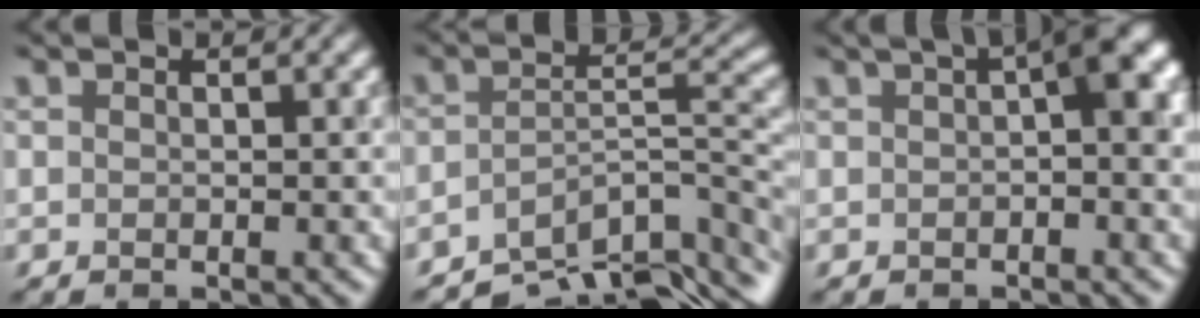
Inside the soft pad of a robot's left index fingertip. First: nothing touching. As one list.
[{"total": 9.2, "force": [-6.7, 2.7, 5.6], "torque": [-0.068, -0.011, -0.113]}, {"total": 4.7, "force": [1.2, 0.9, 4.5], "torque": [-0.050, 0.021, 0.011]}]